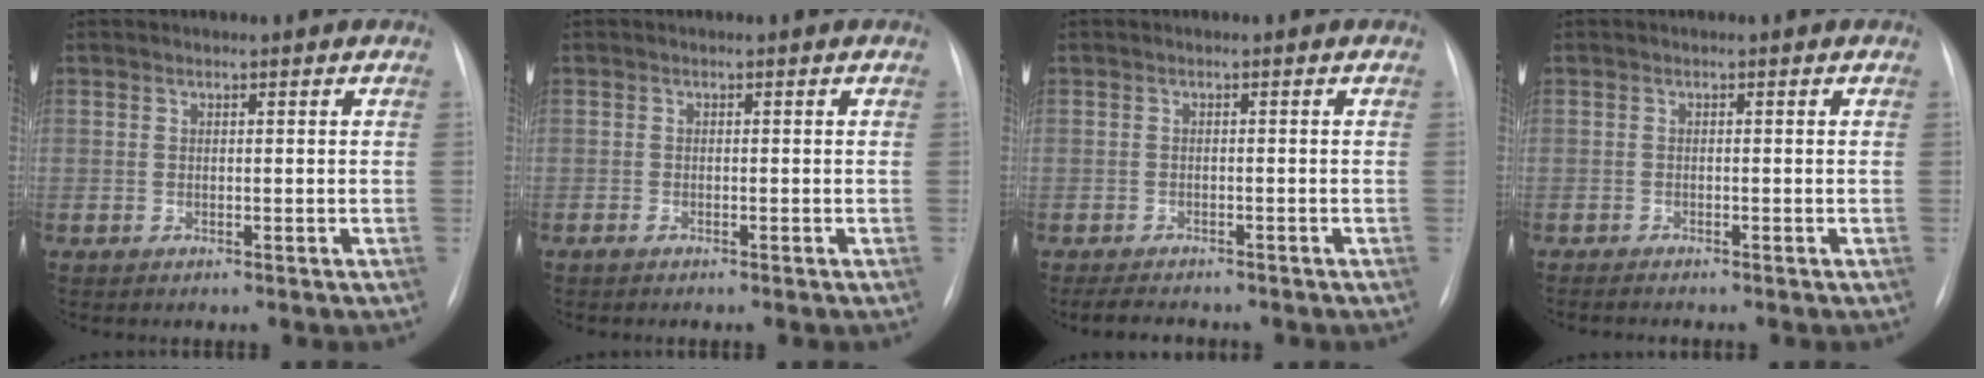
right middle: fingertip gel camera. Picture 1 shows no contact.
{"total": 0.8, "force": [-0.6, 0.0, 0.5], "torque": [-0.013, -0.002, -0.010]}
{"total": 4.0, "force": [-3.6, 1.0, 1.4], "torque": [-0.024, -0.010, -0.053]}
{"total": 2.0, "force": [-1.8, 0.2, 0.8], "torque": [-0.017, -0.005, -0.023]}